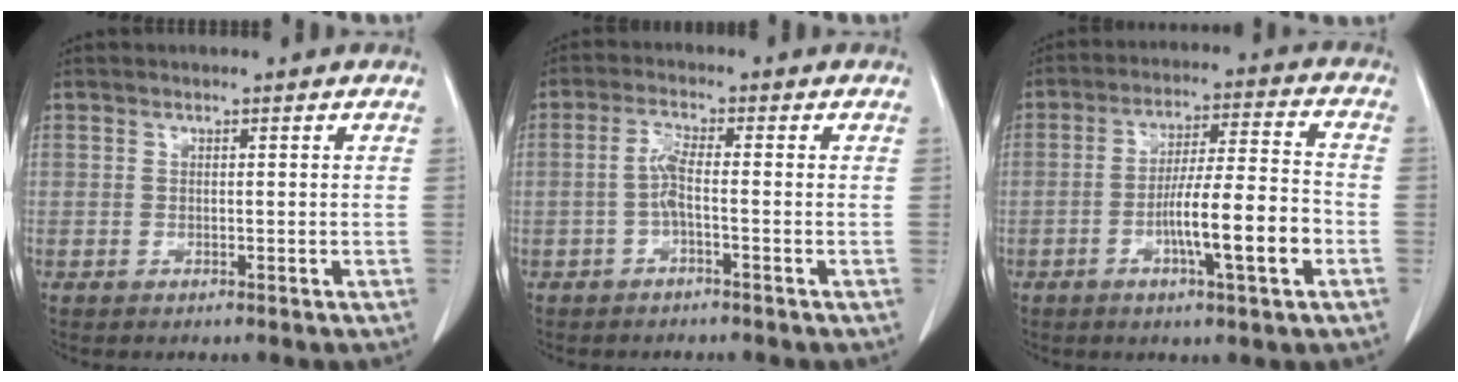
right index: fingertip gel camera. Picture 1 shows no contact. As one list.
[{"total": 3.0, "force": [-0.8, 0.3, 2.9], "torque": [-0.059, 0.006, -0.020]}, {"total": 11.2, "force": [-3.7, 0.7, 10.5], "torque": [-0.172, 0.004, -0.062]}]